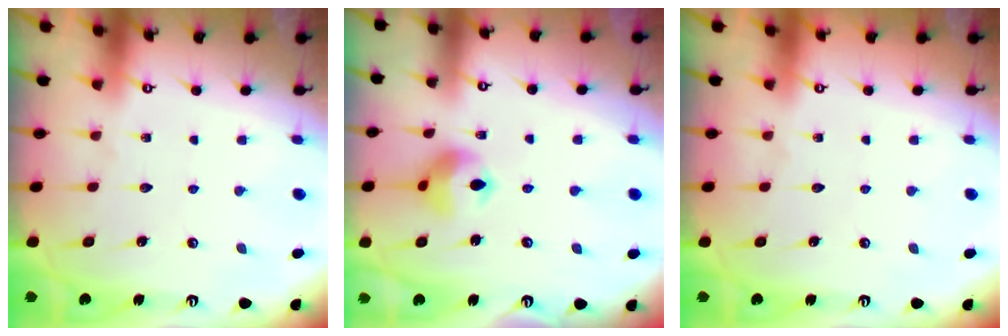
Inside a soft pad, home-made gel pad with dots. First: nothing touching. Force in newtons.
{"total": 9.8, "press": 9.7, "slide": 1.1}
{"total": 0.0}